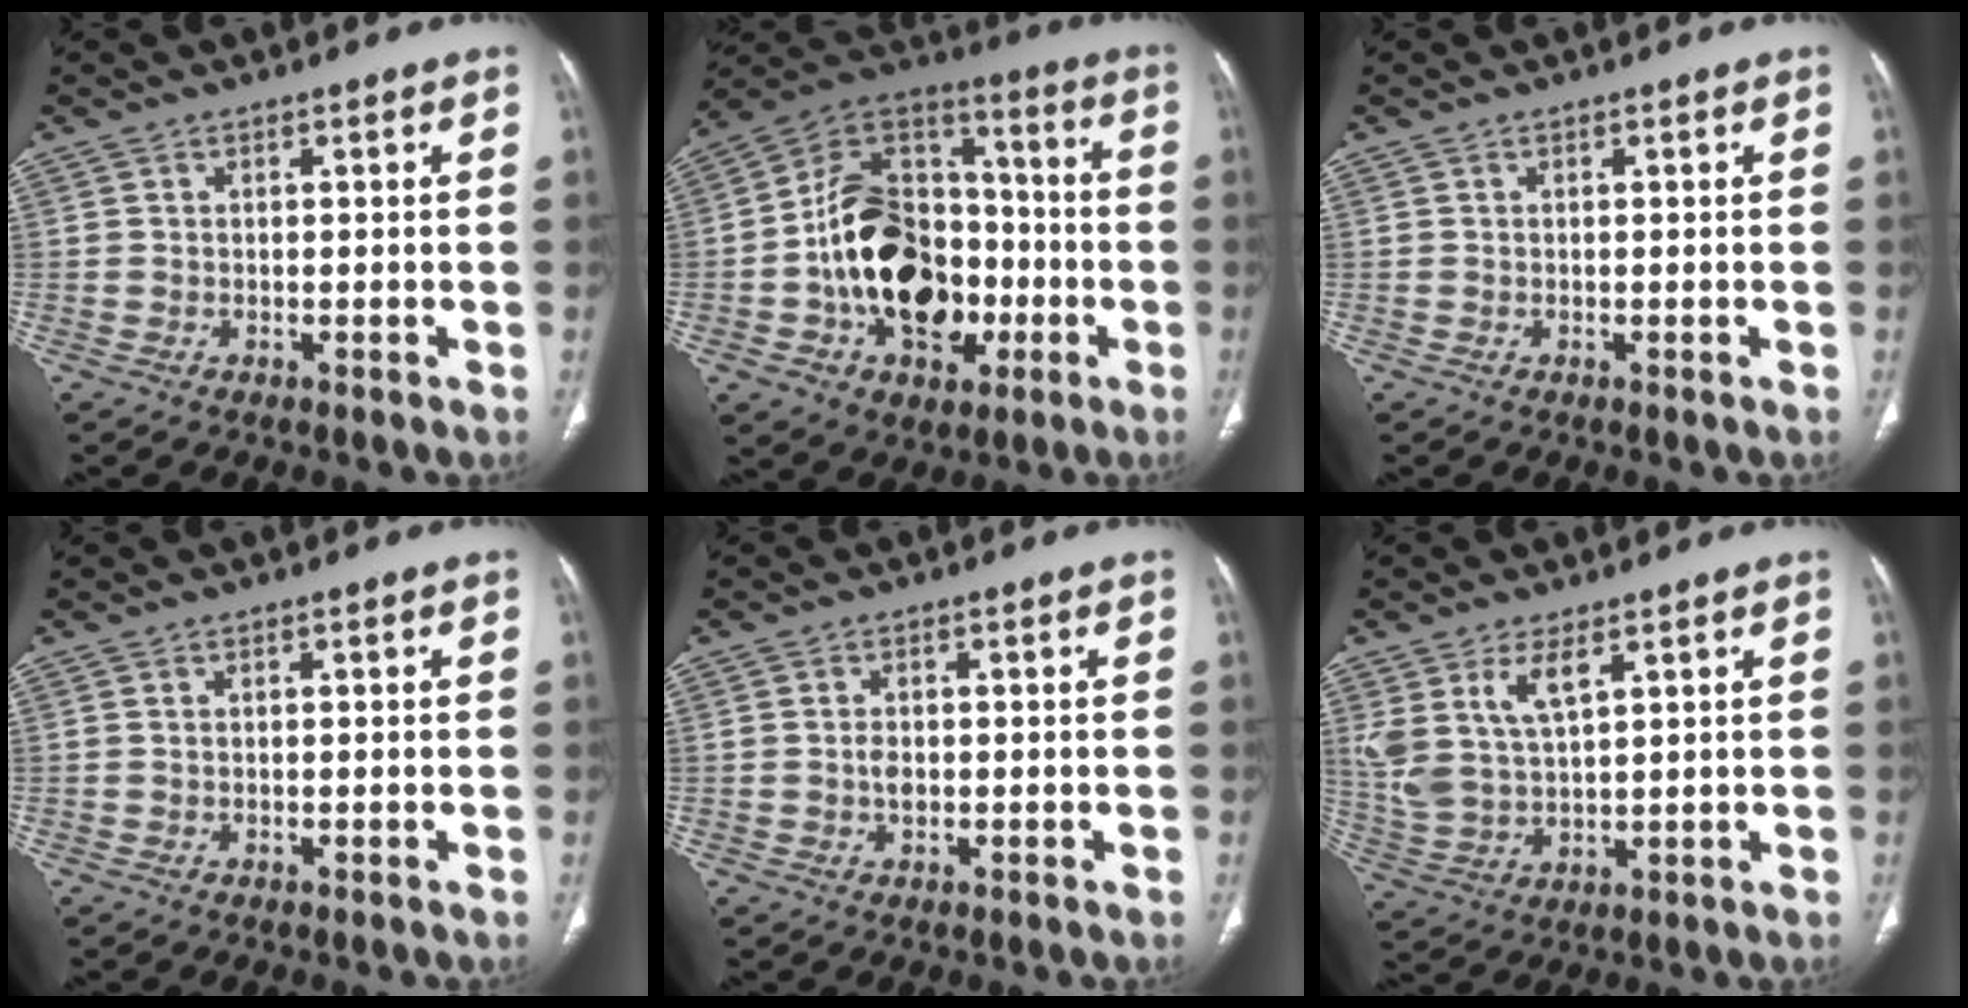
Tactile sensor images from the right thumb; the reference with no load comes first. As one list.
[{"total": 23.7, "force": [-5.1, 16.6, 16.1], "torque": [-0.226, 0.050, -0.076]}, {"total": 0.0}, {"total": 0.0}, {"total": 1.8, "force": [-0.2, 1.3, 1.3], "torque": [-0.023, 0.002, -0.004]}, {"total": 7.9, "force": [3.9, 3.5, 6.0], "torque": [-0.127, -0.018, 0.091]}]